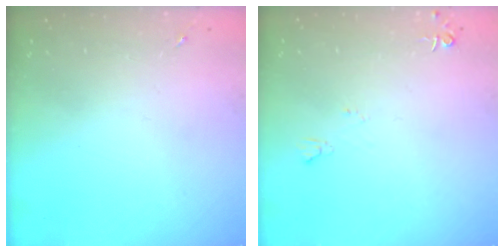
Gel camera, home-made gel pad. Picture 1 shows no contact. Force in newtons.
{"total": 4.6, "press": 4.6, "slide": 0.7}